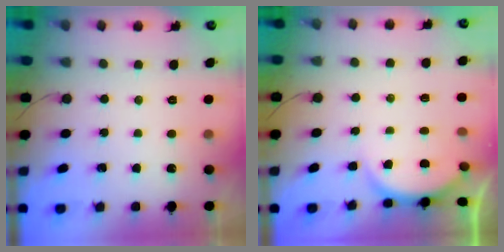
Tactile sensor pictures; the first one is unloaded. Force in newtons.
{"total": 3.7, "press": 3.6, "slide": 0.6}